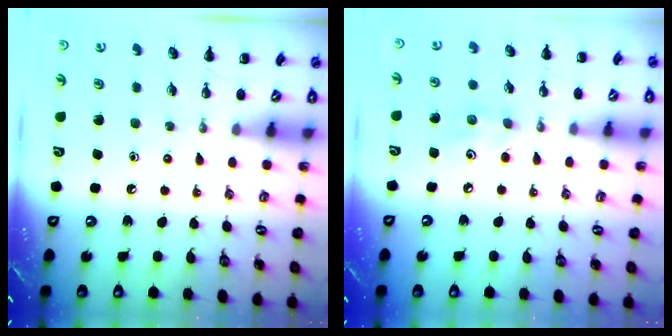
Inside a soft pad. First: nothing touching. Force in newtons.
{"total": 4.8, "press": 4.7, "slide": 1.2}